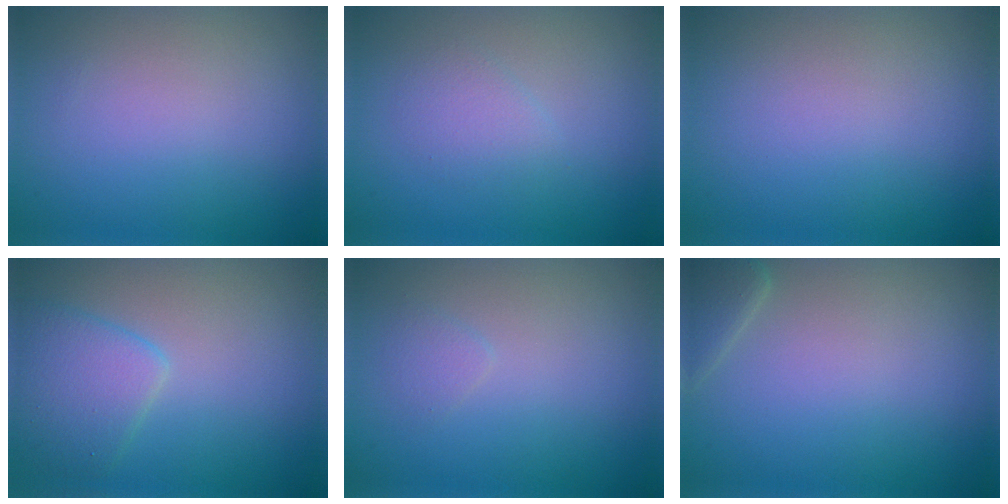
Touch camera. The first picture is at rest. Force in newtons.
{"total": 1.6, "press": 1.6, "slide": 0.1}
{"total": 0.0}
{"total": 3.7, "press": 3.7, "slide": 0.1}
{"total": 0.8, "press": 0.8, "slide": 0.0}
{"total": 1.8, "press": 1.8, "slide": 0.1}